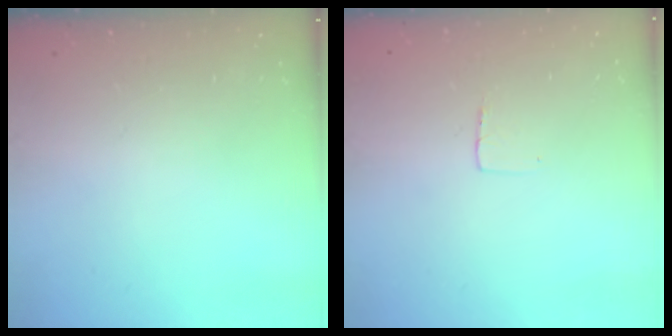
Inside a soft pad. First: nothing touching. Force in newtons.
{"total": 3.0, "press": 3.0, "slide": 0.2}